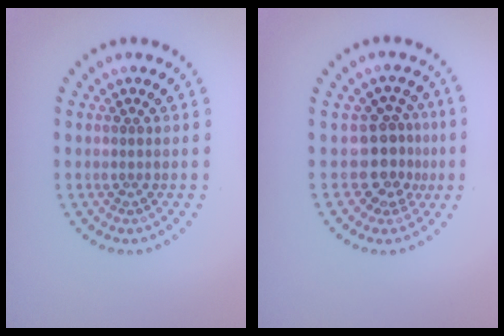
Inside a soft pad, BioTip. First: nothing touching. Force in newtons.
{"total": 3.3, "press": 2.4, "slide": 2.2}